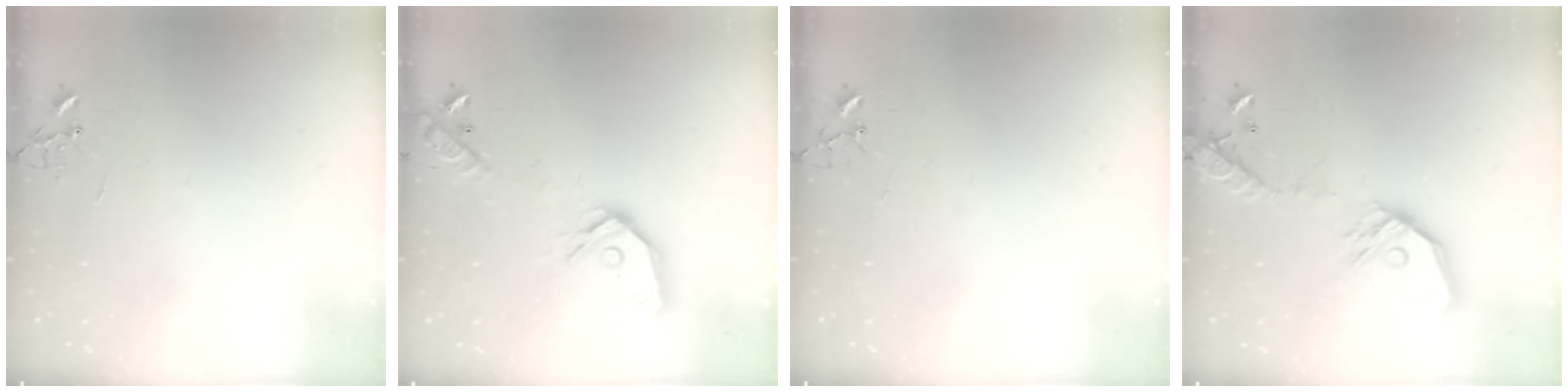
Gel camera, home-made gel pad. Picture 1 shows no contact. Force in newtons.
{"total": 17.7, "press": 17.4, "slide": 3.0}
{"total": 3.4, "press": 3.4, "slide": 0.4}
{"total": 17.7, "press": 17.4, "slide": 3.0}